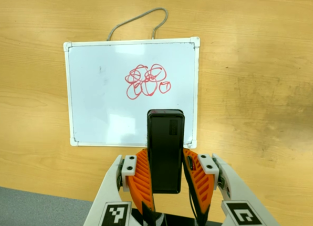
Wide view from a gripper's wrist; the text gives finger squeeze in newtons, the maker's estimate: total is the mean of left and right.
{"total": 4.1, "left": 2.7, "right": 5.6}